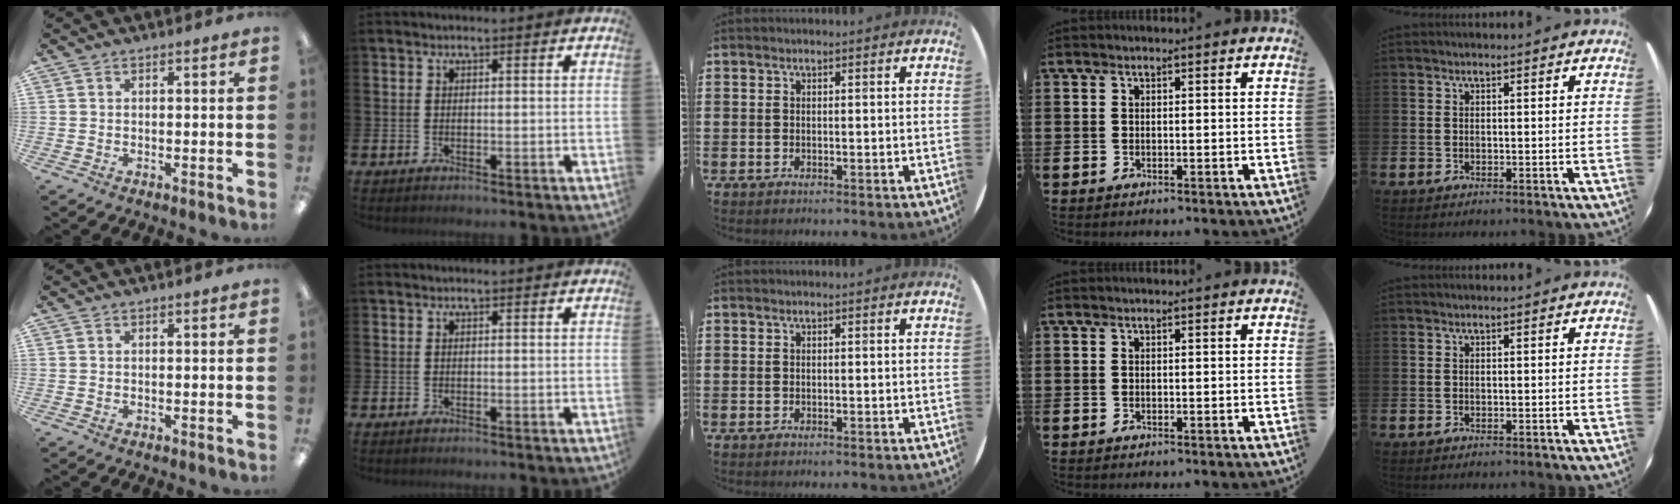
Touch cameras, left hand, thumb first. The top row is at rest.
{}